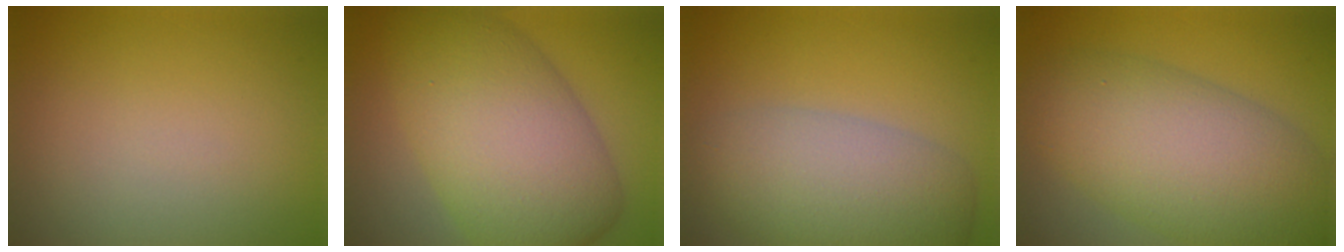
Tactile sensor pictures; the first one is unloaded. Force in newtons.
{"total": 11.8, "press": 11.8, "slide": 0.2}
{"total": 7.6, "press": 7.6, "slide": 0.3}
{"total": 10.5, "press": 10.5, "slide": 0.6}